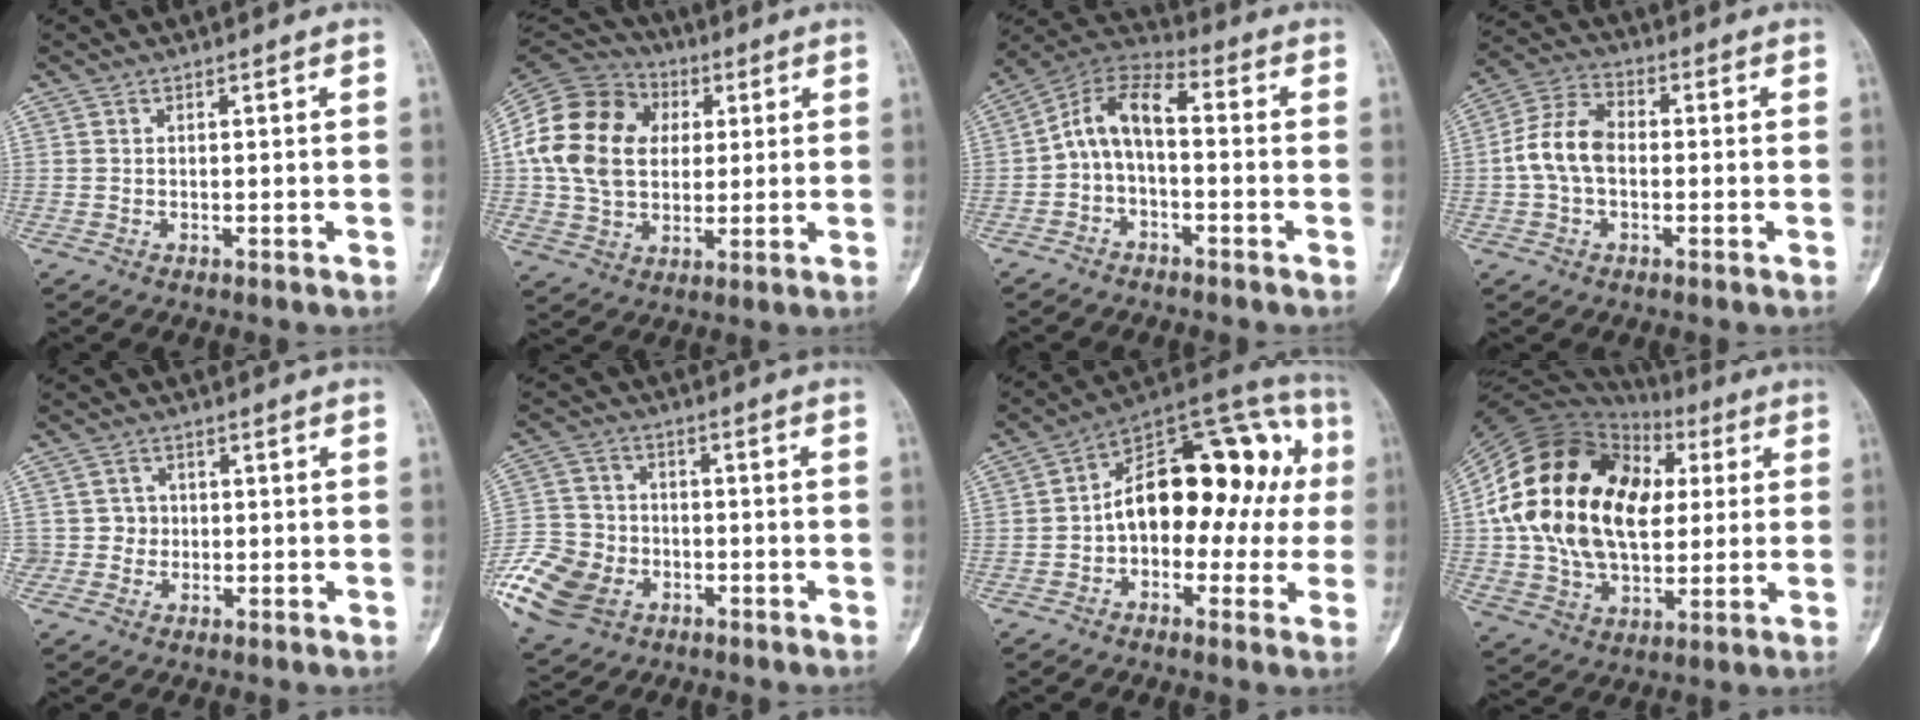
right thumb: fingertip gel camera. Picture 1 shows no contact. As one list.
[{"total": 21.9, "force": [3.5, 16.4, 14.0], "torque": [-0.266, 0.024, 0.066]}, {"total": 9.0, "force": [-1.1, 5.0, 7.5], "torque": [-0.128, 0.047, -0.035]}, {"total": 9.0, "force": [-0.7, 5.9, 6.7], "torque": [-0.127, 0.028, -0.023]}, {"total": 2.7, "force": [-0.3, 2.7, 0.0], "torque": [0.026, 0.011, -0.012]}, {"total": 15.3, "force": [-6.1, 11.6, 8.0], "torque": [-0.160, 0.018, -0.109]}, {"total": 21.2, "force": [0.5, 12.9, 16.8], "torque": [-0.193, 0.058, -0.001]}, {"total": 28.0, "force": [4.8, 18.0, 21.0], "torque": [-0.386, 0.025, 0.090]}]